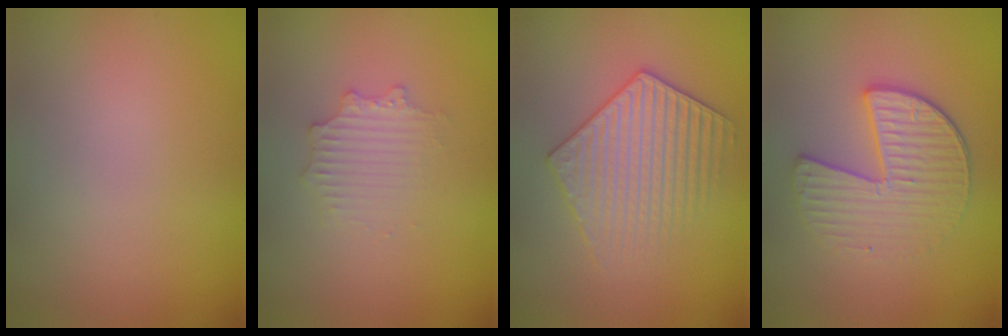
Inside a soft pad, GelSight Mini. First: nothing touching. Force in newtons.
{"total": 2.2, "press": 2.2, "slide": 0.4}
{"total": 3.6, "press": 3.5, "slide": 0.5}
{"total": 3.8, "press": 3.4, "slide": 1.7}